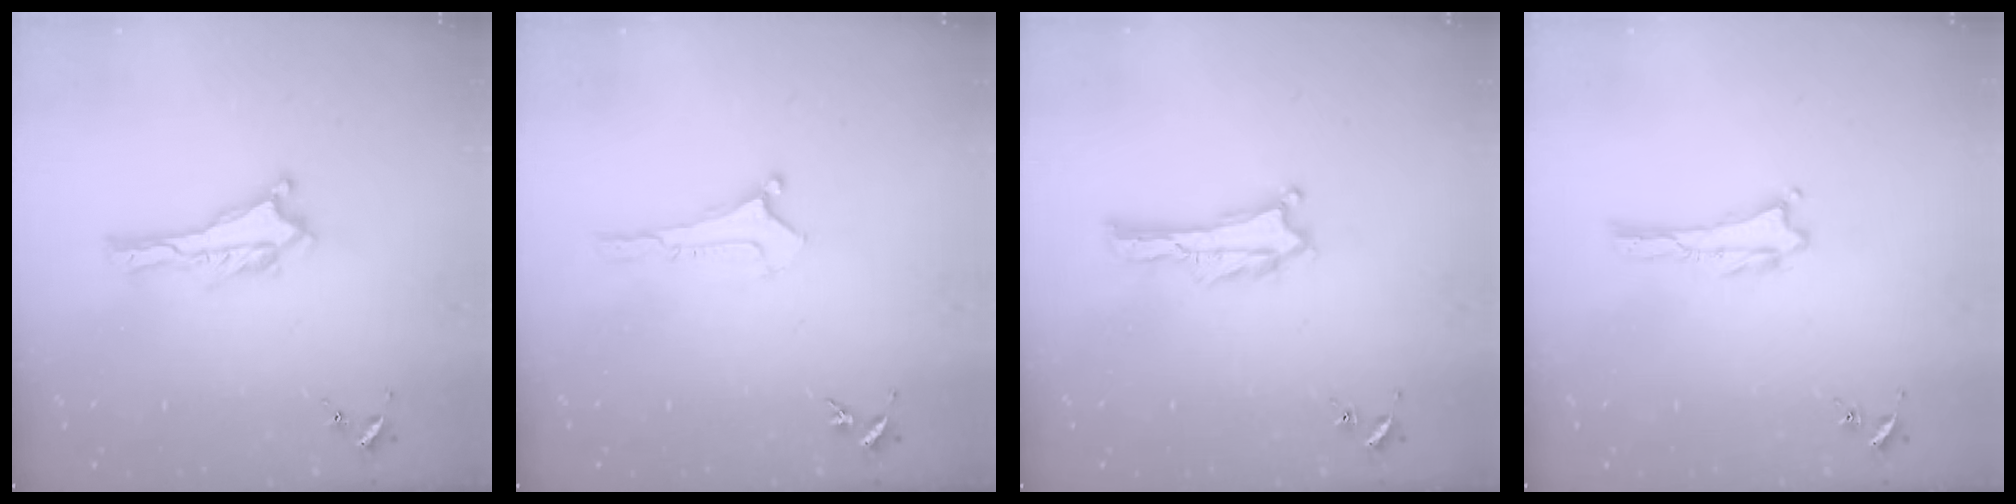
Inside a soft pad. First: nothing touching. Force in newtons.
{"total": 0.0}
{"total": 0.0}
{"total": 0.0}